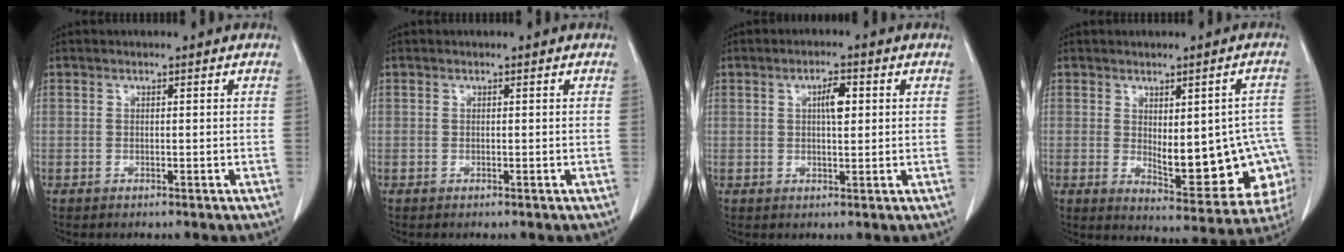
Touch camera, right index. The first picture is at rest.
{"total": 0.0}
{"total": 3.5, "force": [0.9, 1.0, 3.2], "torque": [-0.053, 0.005, 0.013]}
{"total": 15.7, "force": [-2.2, 5.6, 14.5], "torque": [-0.134, 0.008, -0.008]}